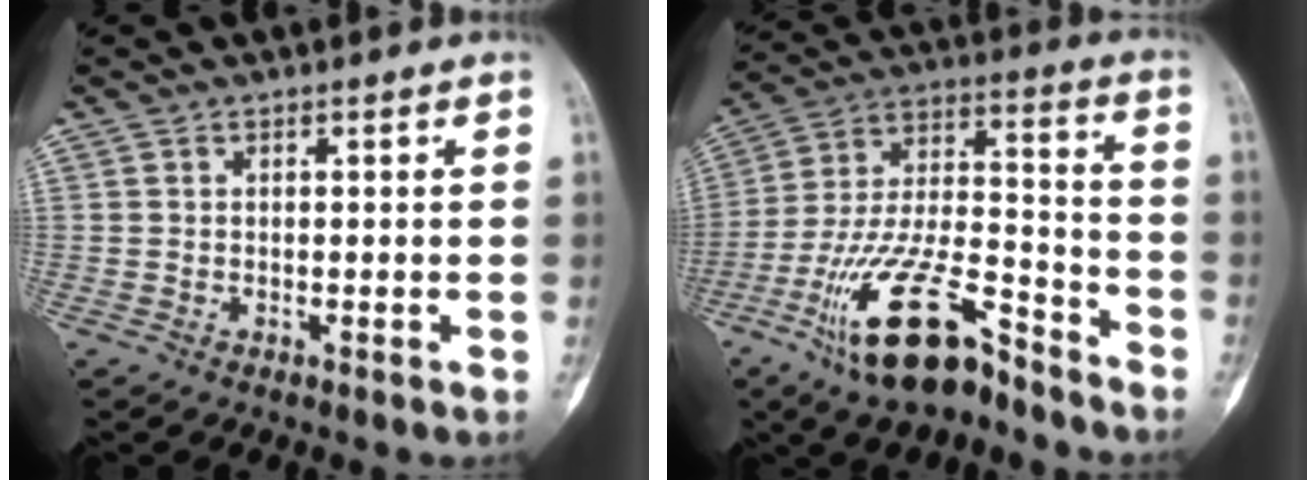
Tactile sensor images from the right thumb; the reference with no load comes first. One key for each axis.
{"total": 19.1, "fx": -12.2, "fy": 6.7, "fz": 13.1, "tx": -0.245, "ty": 0.074, "tz": -0.222}